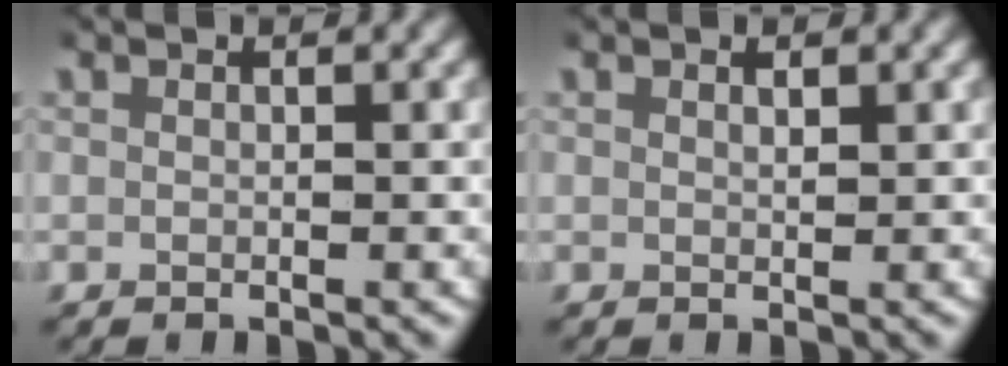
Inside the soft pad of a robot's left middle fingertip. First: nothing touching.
{"total": 0.7, "force": [0.5, 0.2, 0.5], "torque": [-0.004, -0.002, 0.008]}